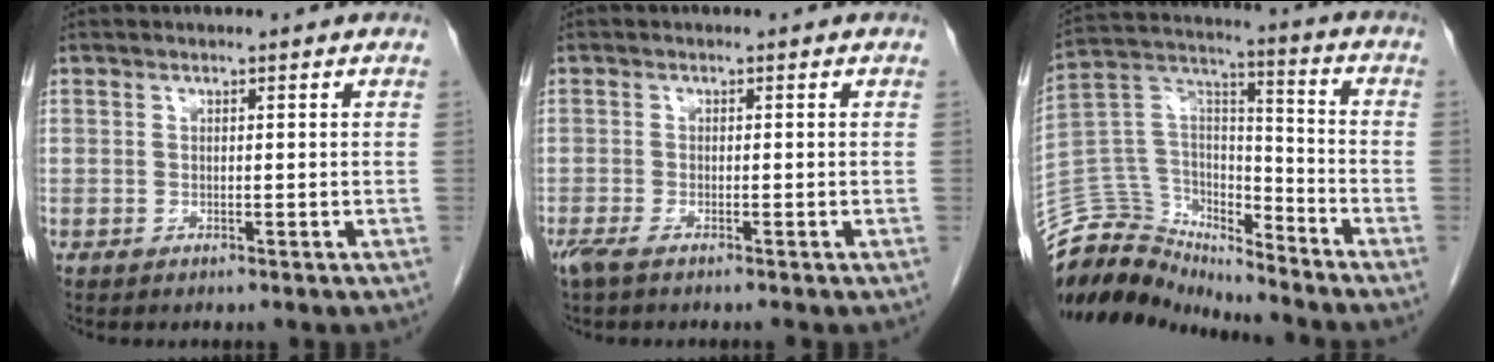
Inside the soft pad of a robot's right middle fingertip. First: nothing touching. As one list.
[{"total": 2.5, "force": [-1.9, 0.3, 1.7], "torque": [-0.032, -0.007, -0.037]}, {"total": 13.8, "force": [-13.4, 3.2, 0.3], "torque": [-0.009, 0.080, -0.248]}]